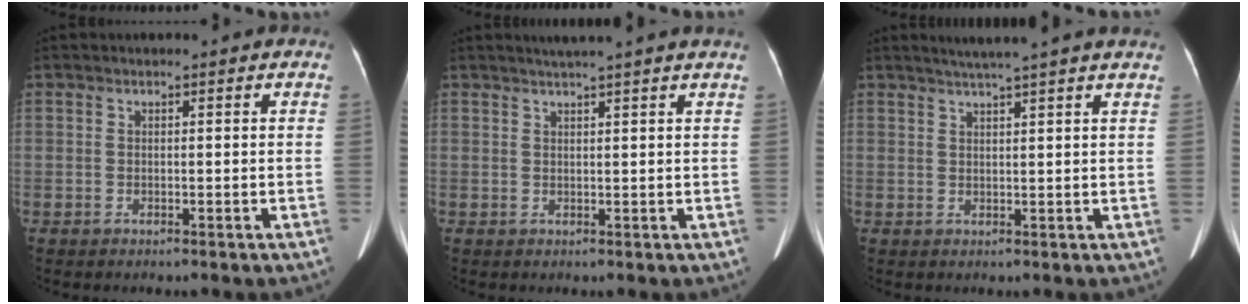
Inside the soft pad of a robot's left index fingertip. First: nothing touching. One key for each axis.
{"total": 5.6, "fx": 4.7, "fy": -1.0, "fz": 2.7, "tx": -0.037, "ty": 0.019, "tz": 0.059}
{"total": 7.9, "fx": 6.6, "fy": -1.1, "fz": 4.0, "tx": -0.059, "ty": 0.023, "tz": 0.079}